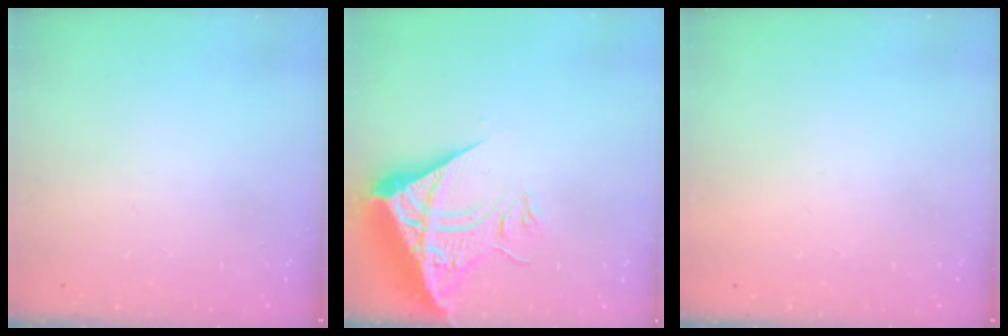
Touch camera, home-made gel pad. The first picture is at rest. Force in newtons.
{"total": 10.3, "press": 10.3, "slide": 1.2}
{"total": 1.6, "press": 1.6, "slide": 0.1}